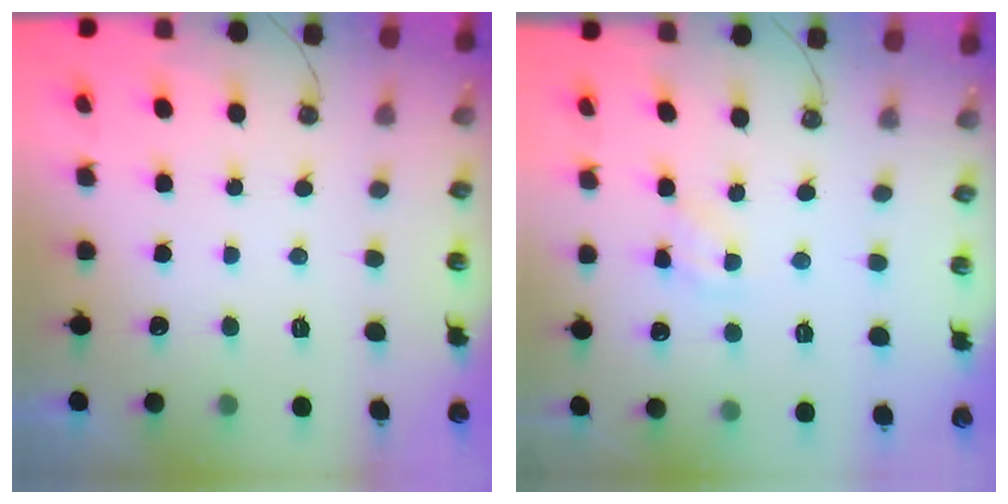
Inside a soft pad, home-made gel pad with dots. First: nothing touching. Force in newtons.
{"total": 3.5, "press": 3.5, "slide": 0.2}